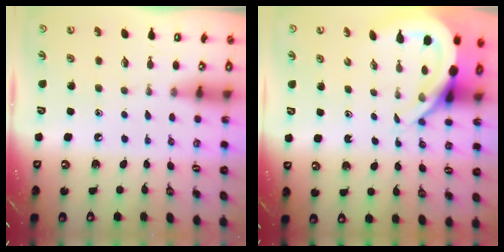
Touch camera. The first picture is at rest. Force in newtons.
{"total": 7.5, "press": 7.4, "slide": 0.9}